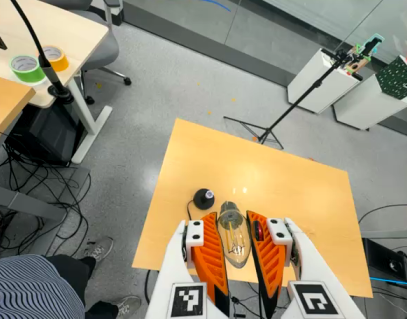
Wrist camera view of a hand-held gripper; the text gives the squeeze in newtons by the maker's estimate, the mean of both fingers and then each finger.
{"total": 22.1, "left": 24.4, "right": 19.7}